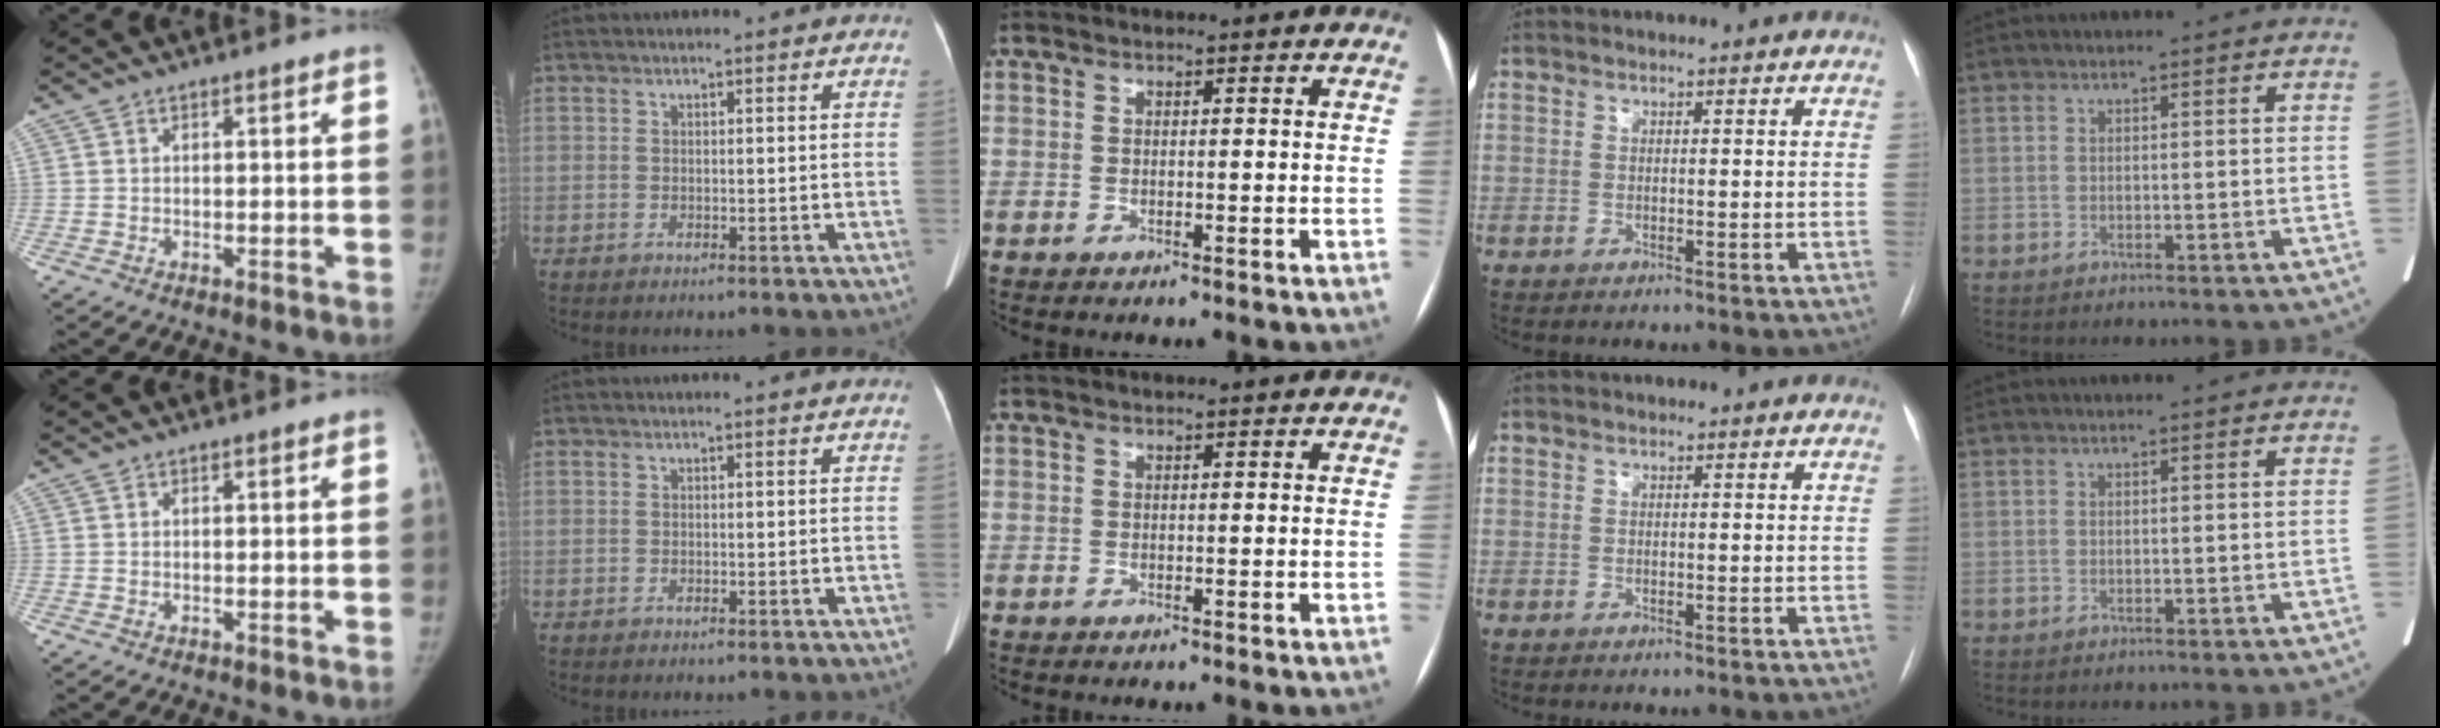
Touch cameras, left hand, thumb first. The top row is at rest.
{}